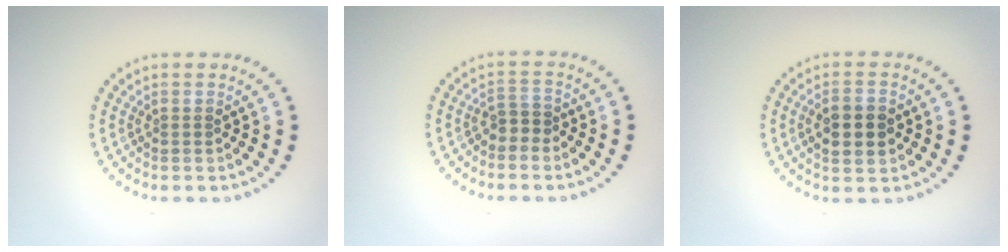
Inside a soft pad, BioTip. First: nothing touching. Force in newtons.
{"total": 1.6, "press": 1.2, "slide": 1.0}
{"total": 3.6, "press": 3.6, "slide": 0.2}